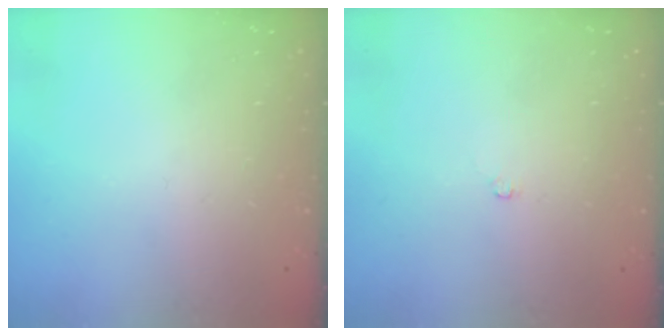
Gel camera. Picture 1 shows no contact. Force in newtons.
{"total": 2.6, "press": 2.6, "slide": 0.3}